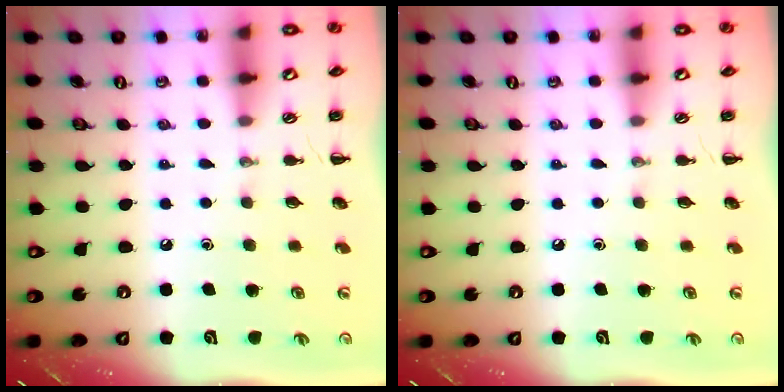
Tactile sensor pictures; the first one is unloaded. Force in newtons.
{"total": 0.0}